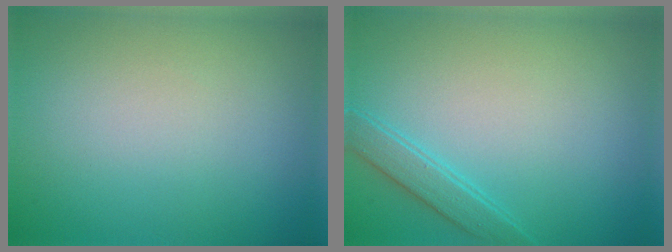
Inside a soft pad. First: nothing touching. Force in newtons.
{"total": 1.9, "press": 1.9, "slide": 0.1}